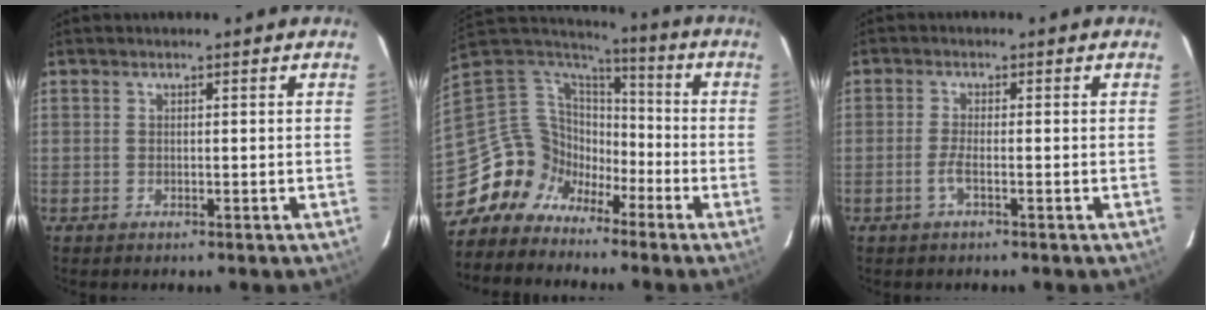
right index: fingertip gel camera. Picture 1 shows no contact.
{"total": 12.6, "force": [-8.6, 8.8, 2.7], "torque": [-0.068, 0.029, -0.163]}
{"total": 2.1, "force": [-1.0, -0.1, 1.8], "torque": [-0.040, -0.001, -0.022]}